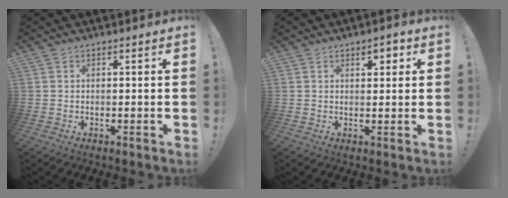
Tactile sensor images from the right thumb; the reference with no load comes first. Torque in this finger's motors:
{"motor_torque": [-0.07, 0.07, 0.08, 0.21, 0.08]}